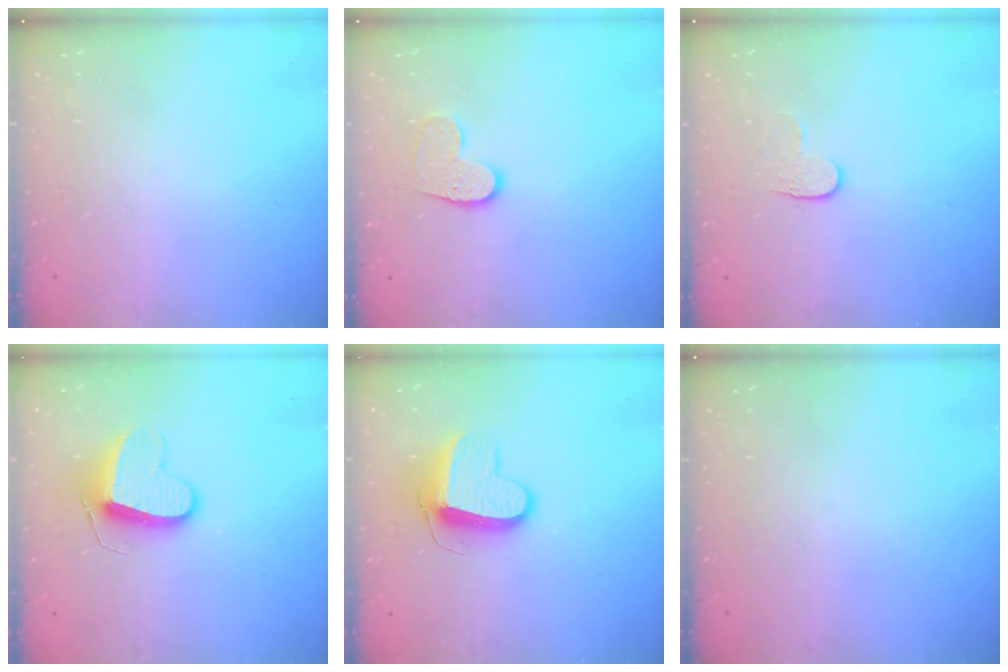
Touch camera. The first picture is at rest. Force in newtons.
{"total": 9.2, "press": 9.2, "slide": 0.3}
{"total": 3.8, "press": 3.8, "slide": 0.5}
{"total": 10.0, "press": 10.0, "slide": 0.6}
{"total": 10.7, "press": 10.7, "slide": 0.5}
{"total": 0.0}